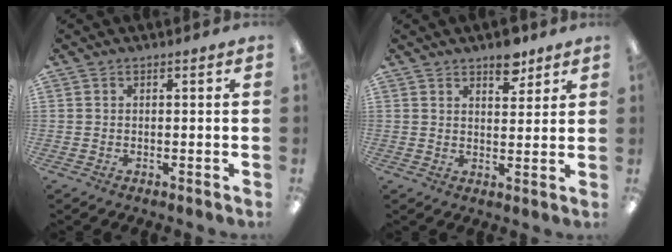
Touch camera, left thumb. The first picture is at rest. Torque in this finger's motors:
{"motor_torque": [0.90, 0.31, 0.53, -0.69, 0.00]}